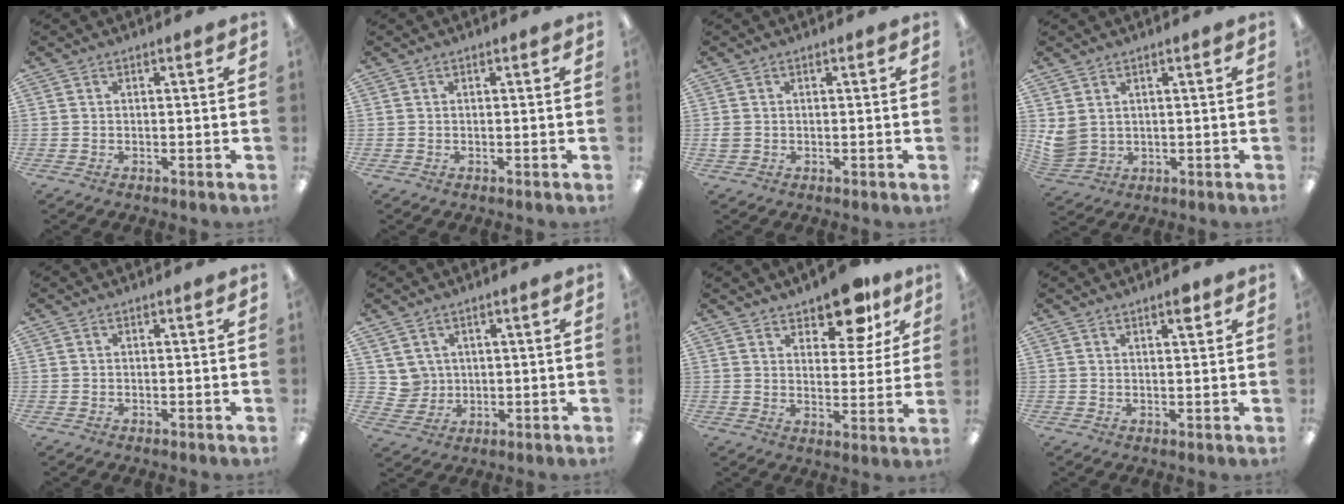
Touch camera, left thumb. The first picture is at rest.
{"total": 0.0}
{"total": 1.3, "force": [0.2, 1.2, 0.5], "torque": [-0.010, 0.004, 0.002]}
{"total": 4.4, "force": [2.3, 3.4, 1.6], "torque": [-0.045, -0.011, 0.045]}
{"total": 0.0}
{"total": 4.4, "force": [2.6, 3.5, -0.3], "torque": [-0.013, -0.004, 0.051]}
{"total": 12.2, "force": [9.3, 5.3, 5.9], "torque": [-0.073, -0.055, 0.162]}
{"total": 2.8, "force": [2.2, 0.7, 1.6], "torque": [-0.011, -0.011, 0.034]}